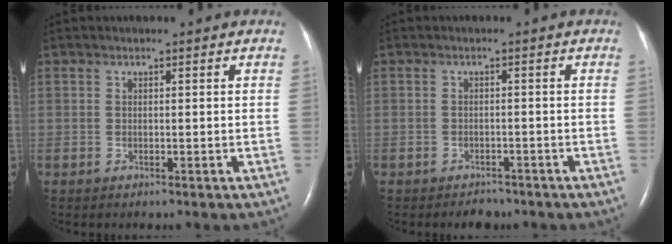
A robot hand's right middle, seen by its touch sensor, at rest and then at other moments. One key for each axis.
{"total": 2.2, "fx": -1.8, "fy": 1.0, "fz": 0.4, "tx": -0.014, "ty": 0.000, "tz": -0.024}